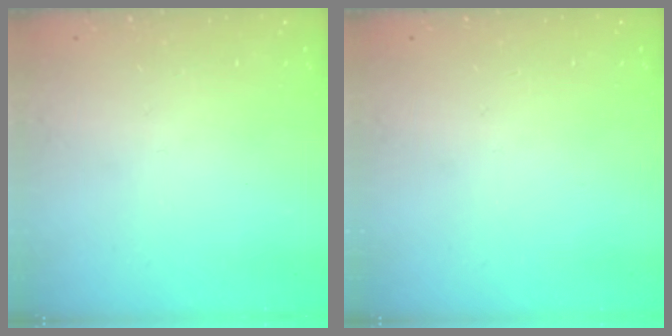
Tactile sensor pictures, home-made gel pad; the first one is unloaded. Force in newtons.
{"total": 0.0}